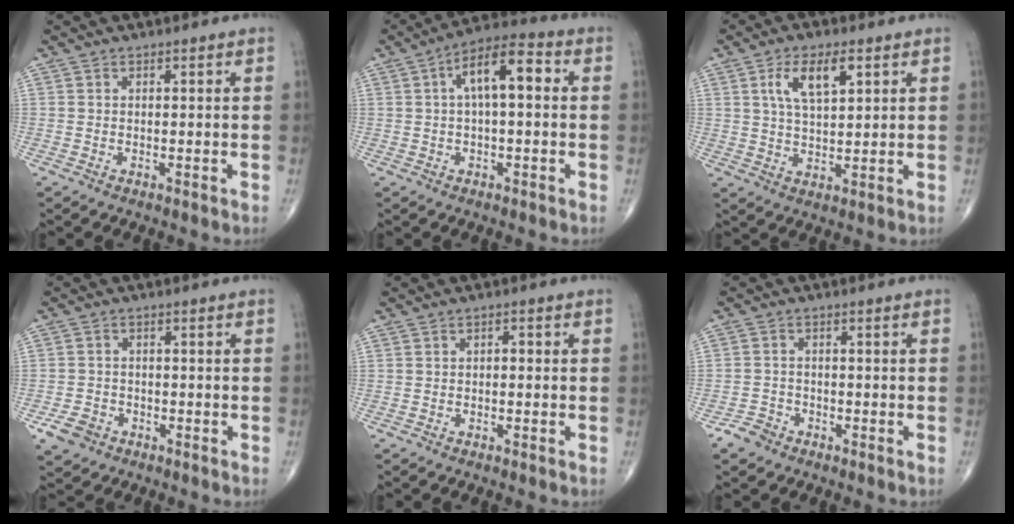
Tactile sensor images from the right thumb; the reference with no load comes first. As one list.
[{"total": 10.1, "force": [1.8, 4.1, 9.1], "torque": [-0.148, 0.034, 0.018]}, {"total": 8.2, "force": [3.3, 3.5, 6.6], "torque": [-0.117, -0.007, 0.061]}, {"total": 4.3, "force": [-2.3, 3.3, 1.5], "torque": [-0.020, 0.012, -0.036]}, {"total": 1.2, "force": [-0.1, 0.7, 0.9], "torque": [-0.008, 0.007, -0.005]}, {"total": 3.1, "force": [-2.2, 2.1, 0.6], "torque": [-0.006, 0.015, -0.040]}]